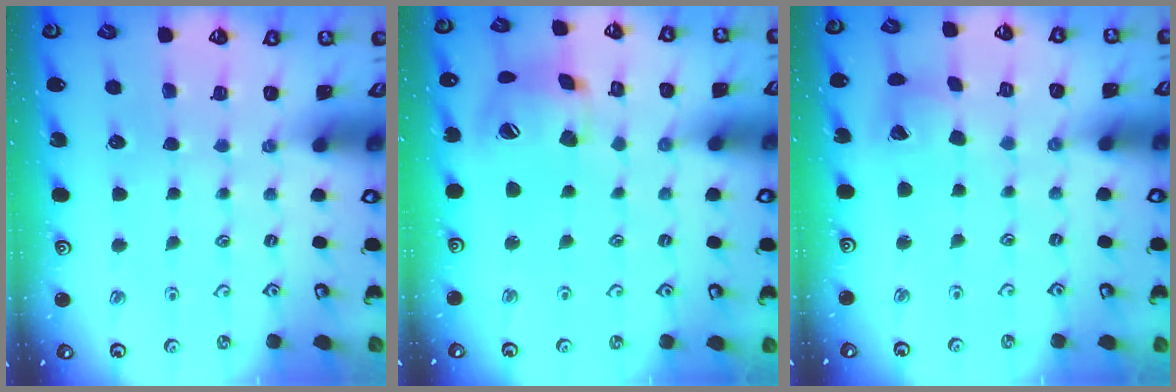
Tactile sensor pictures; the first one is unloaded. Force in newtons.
{"total": 14.4, "press": 14.3, "slide": 2.2}
{"total": 7.1, "press": 7.1, "slide": 1.0}